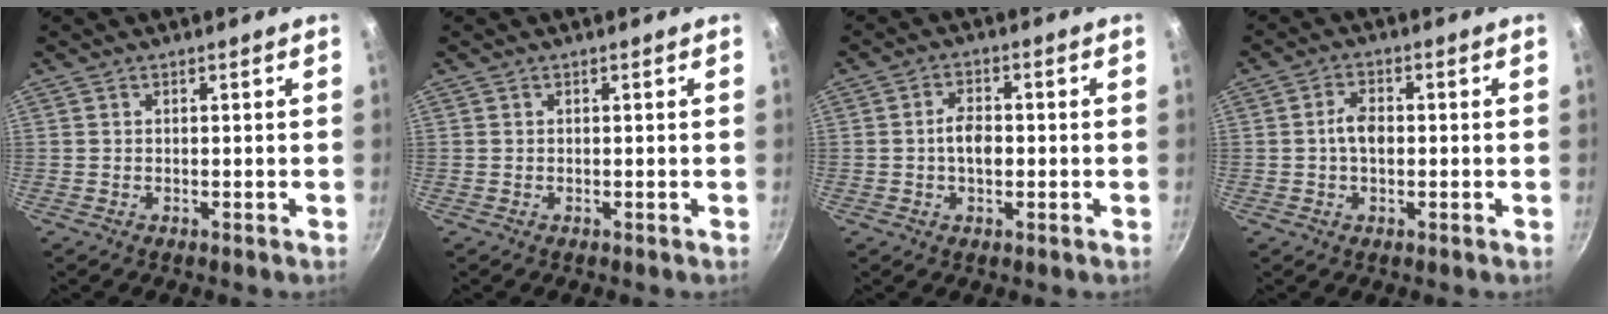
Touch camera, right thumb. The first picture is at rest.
{"total": 0.0}
{"total": 4.7, "force": [-0.5, 2.8, 3.8], "torque": [-0.058, 0.014, -0.012]}
{"total": 4.2, "force": [-0.2, 2.6, 3.3], "torque": [-0.054, 0.012, -0.008]}